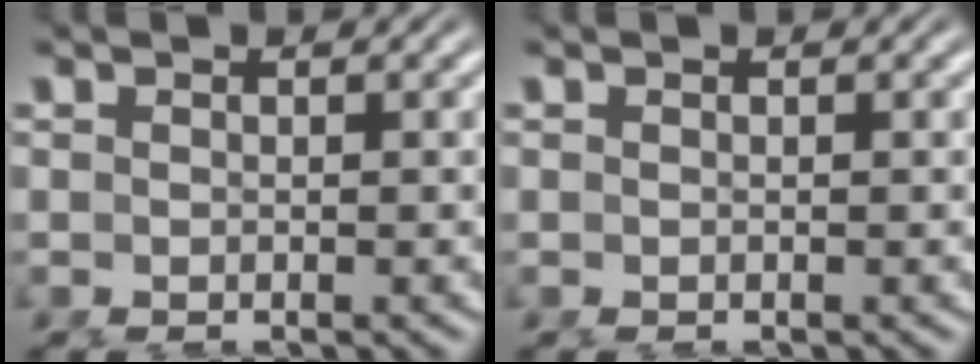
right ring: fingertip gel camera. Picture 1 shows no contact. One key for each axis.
{"total": 0.0}